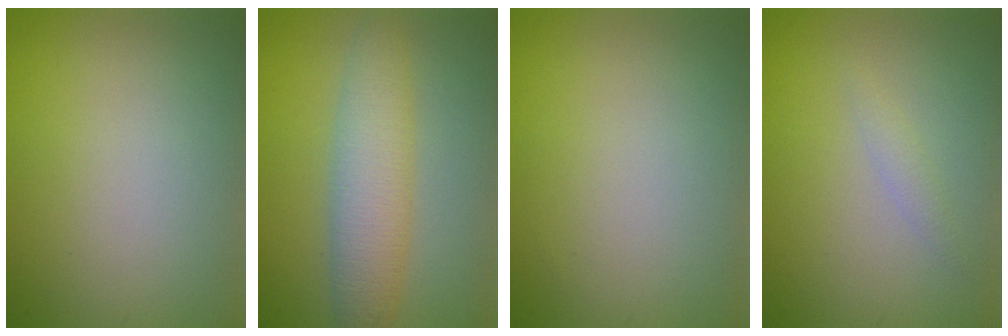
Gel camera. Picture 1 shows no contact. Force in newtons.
{"total": 4.7, "press": 4.7, "slide": 0.1}
{"total": 0.0}
{"total": 1.0, "press": 1.0, "slide": 0.0}